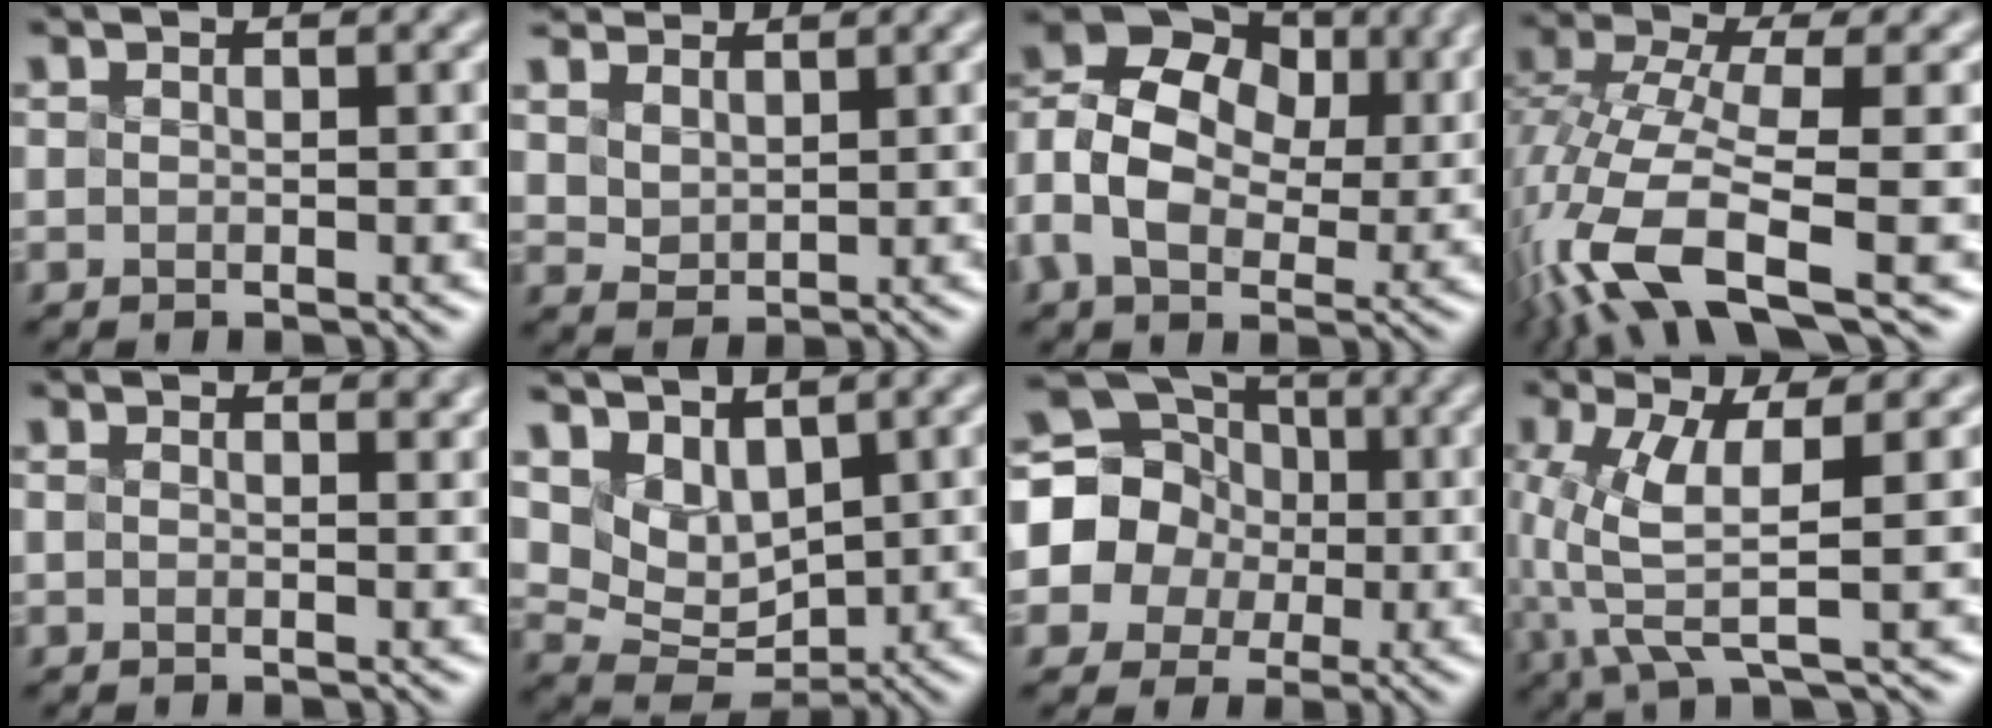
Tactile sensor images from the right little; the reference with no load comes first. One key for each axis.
{"total": 2.0, "fx": 1.9, "fy": 0.0, "fz": -0.8, "tx": -0.023, "ty": -0.006, "tz": 0.074}
{"total": 8.0, "fx": -0.1, "fy": 6.2, "fz": 5.0, "tx": -0.122, "ty": 0.004, "tz": 0.021}
{"total": 9.3, "fx": -6.1, "fy": 2.1, "fz": 6.7, "tx": -0.167, "ty": -0.014, "tz": -0.088}
{"total": 0.0}
{"total": 3.0, "fx": 2.0, "fy": 1.9, "fz": 1.2, "tx": -0.047, "ty": -0.011, "tz": 0.076}
{"total": 7.8, "fx": -1.6, "fy": 7.5, "fz": 1.4, "tx": -0.063, "ty": 0.016, "tz": -0.024}
{"total": 3.4, "fx": -1.3, "fy": -0.1, "fz": 3.2, "tx": -0.102, "ty": -0.016, "tz": 0.010}